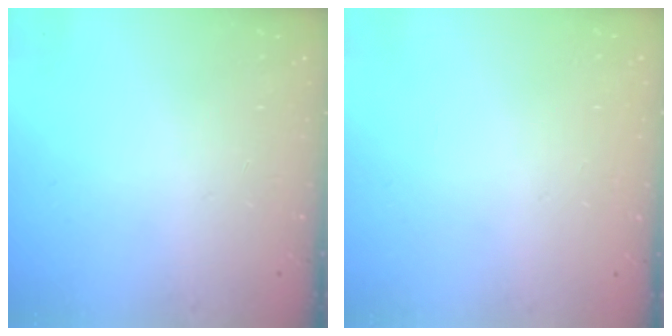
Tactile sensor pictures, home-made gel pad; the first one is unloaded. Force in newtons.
{"total": 0.0}